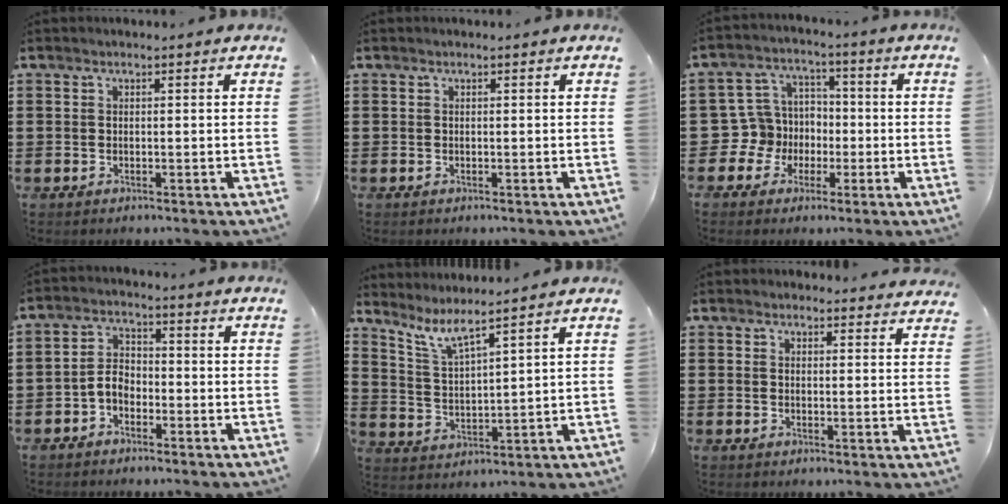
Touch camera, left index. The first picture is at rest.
{"total": 0.0}
{"total": 7.8, "force": [-1.1, 7.6, 1.8], "torque": [-0.085, 0.004, -0.020]}
{"total": 3.5, "force": [-1.9, 2.1, 2.1], "torque": [-0.056, 0.004, -0.043]}
{"total": 5.6, "force": [4.5, 0.4, 3.2], "torque": [-0.081, -0.018, 0.078]}
{"total": 2.4, "force": [2.4, 0.4, -0.1], "torque": [0.003, -0.008, 0.045]}